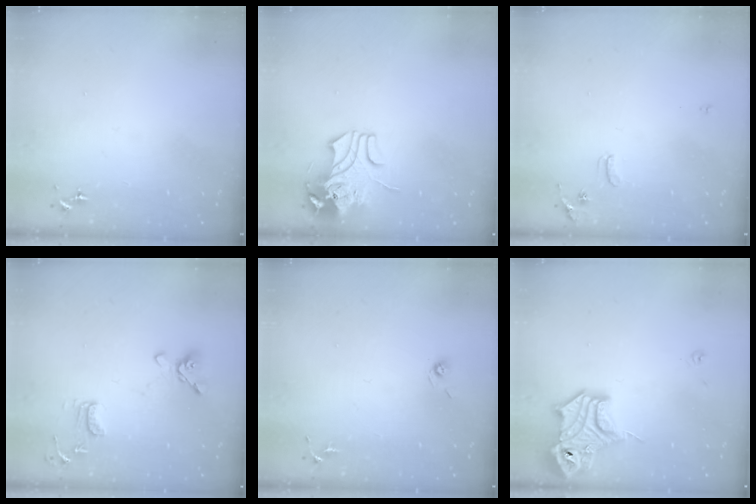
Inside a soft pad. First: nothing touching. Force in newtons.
{"total": 9.6, "press": 9.5, "slide": 1.4}
{"total": 6.1, "press": 6.0, "slide": 0.9}
{"total": 11.2, "press": 11.0, "slide": 2.0}
{"total": 3.9, "press": 3.5, "slide": 1.7}
{"total": 15.5, "press": 15.4, "slide": 1.8}